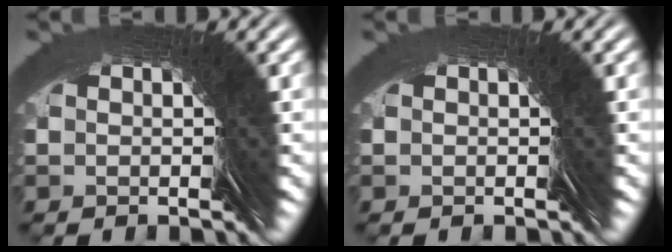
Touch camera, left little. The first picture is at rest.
{"total": 0.0}